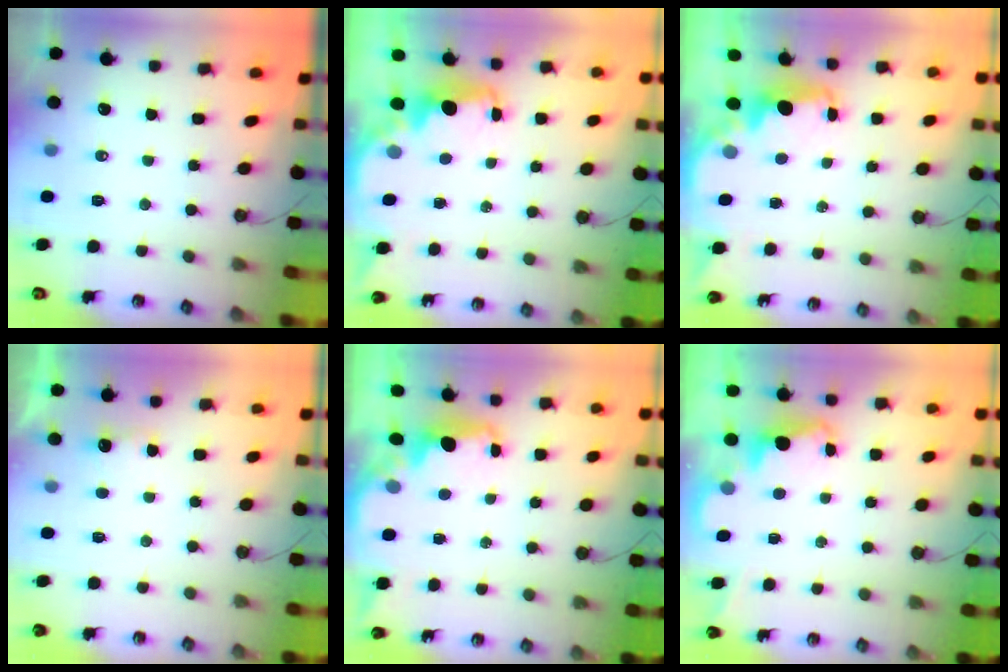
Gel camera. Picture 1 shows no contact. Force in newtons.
{"total": 3.8, "press": 3.8, "slide": 0.5}
{"total": 3.3, "press": 3.3, "slide": 0.6}
{"total": 2.6, "press": 2.5, "slide": 0.8}
{"total": 2.0, "press": 1.9, "slide": 0.8}
{"total": 2.3, "press": 2.3, "slide": 0.5}